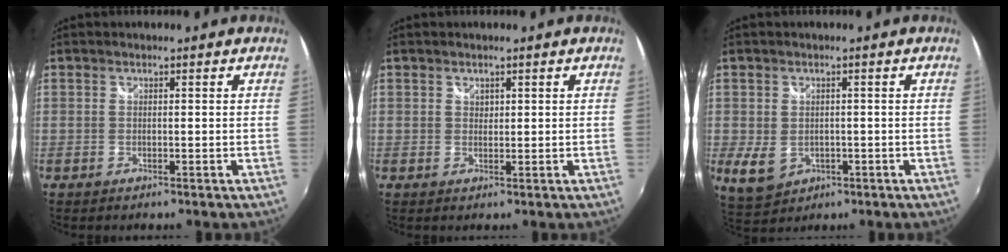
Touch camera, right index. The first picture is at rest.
{"total": 1.0, "force": [0.6, 0.8, 0.2], "torque": [0.001, 0.002, 0.009]}
{"total": 5.5, "force": [-1.1, 4.4, 3.1], "torque": [-0.063, -0.012, -0.008]}